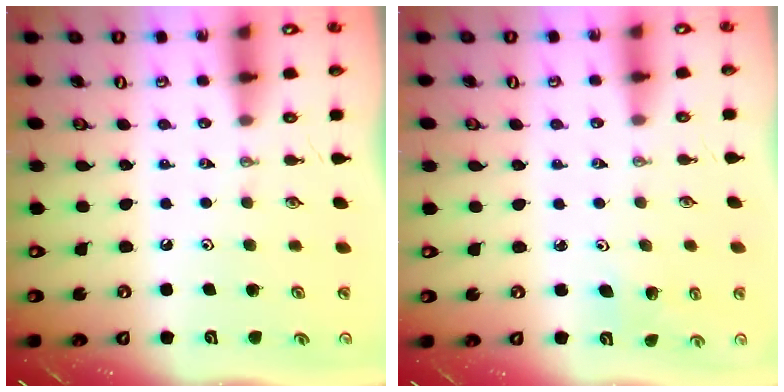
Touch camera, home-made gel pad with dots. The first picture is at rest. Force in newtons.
{"total": 2.8, "press": 2.7, "slide": 1.0}